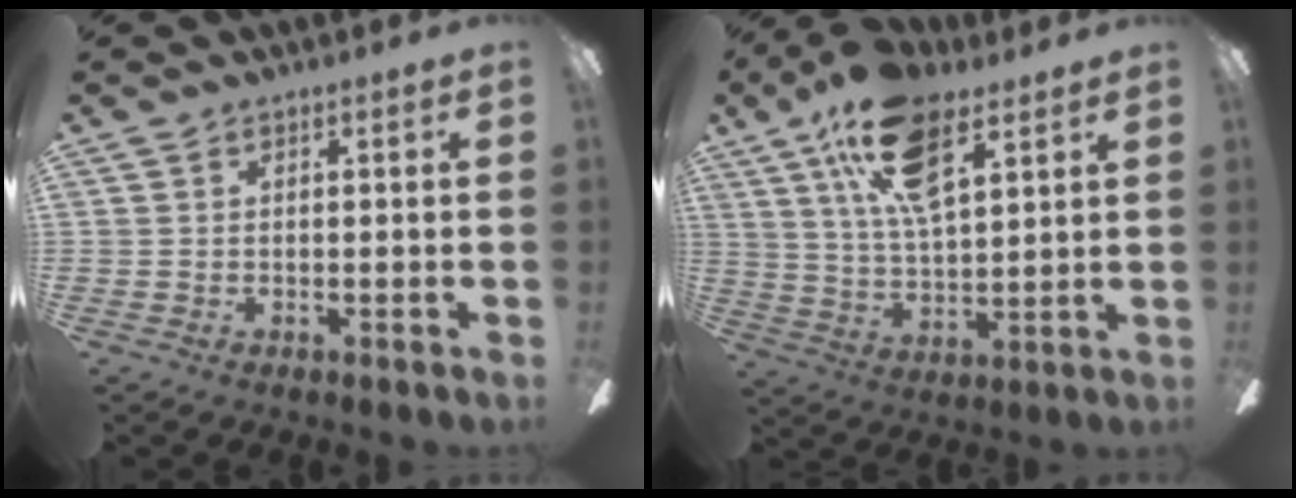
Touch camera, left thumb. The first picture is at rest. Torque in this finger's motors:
{"motor_torque": [0.50, 0.52, 1.67, -1.08, 0.46]}